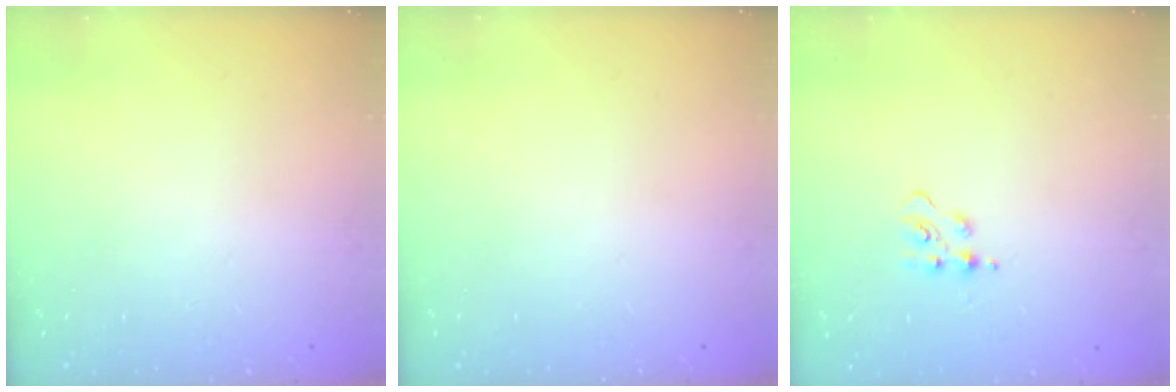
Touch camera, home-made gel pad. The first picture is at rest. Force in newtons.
{"total": 0.0}
{"total": 4.5, "press": 4.5, "slide": 0.5}